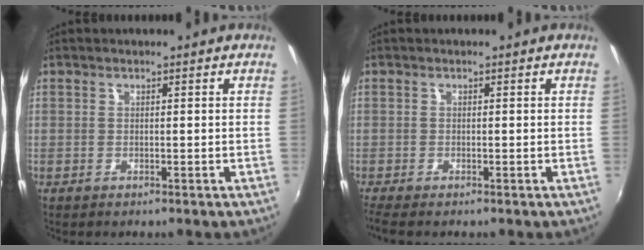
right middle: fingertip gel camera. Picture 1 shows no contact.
{"total": 1.7, "force": [-1.3, 0.0, 1.0], "torque": [-0.022, -0.010, -0.025]}